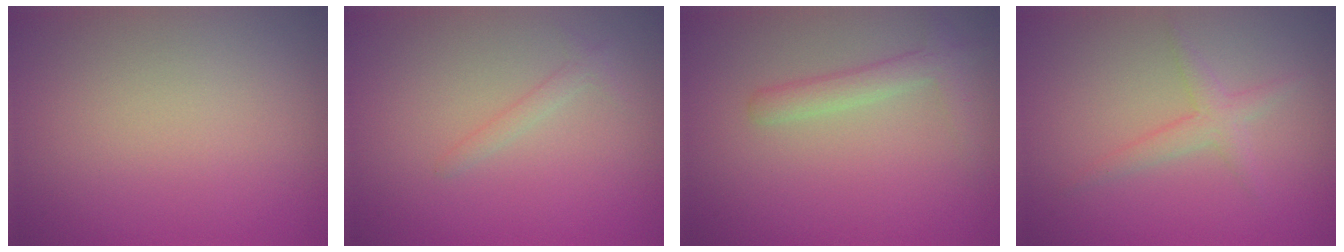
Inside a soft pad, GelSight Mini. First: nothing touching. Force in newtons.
{"total": 1.1, "press": 1.1, "slide": 0.1}
{"total": 2.2, "press": 2.2, "slide": 0.2}
{"total": 1.8, "press": 1.8, "slide": 0.0}